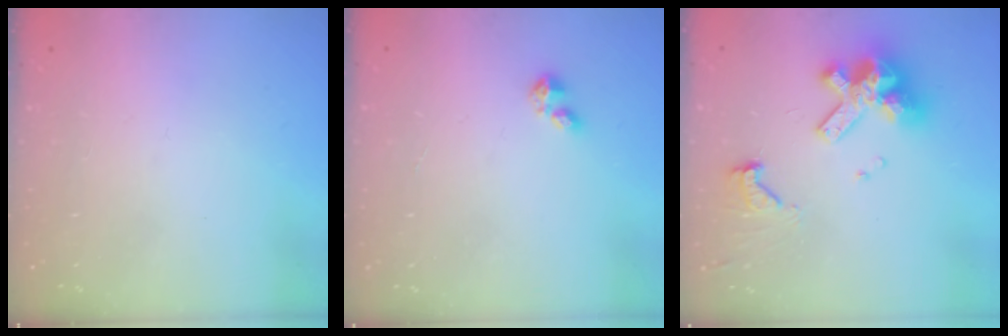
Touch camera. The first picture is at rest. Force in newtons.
{"total": 2.7, "press": 2.7, "slide": 0.4}
{"total": 14.4, "press": 14.4, "slide": 1.3}